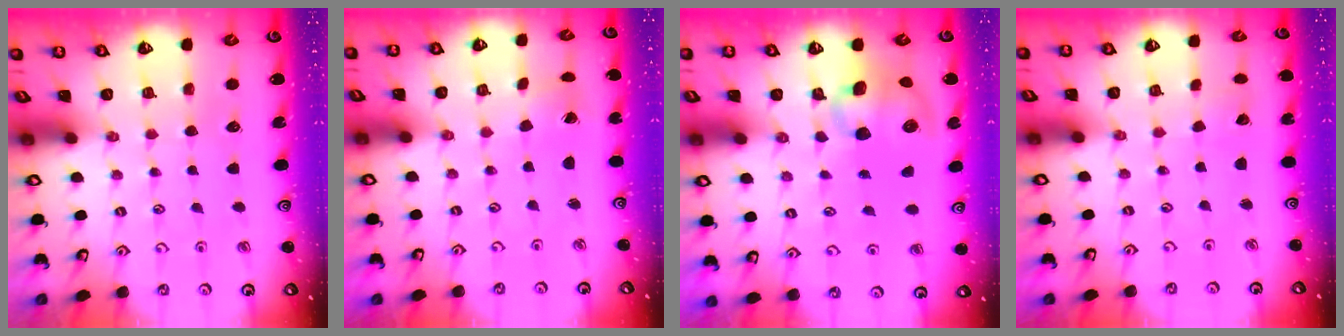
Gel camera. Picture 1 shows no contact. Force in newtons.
{"total": 1.4, "press": 1.4, "slide": 0.1}
{"total": 11.3, "press": 11.1, "slide": 1.6}
{"total": 1.2, "press": 1.2, "slide": 0.1}